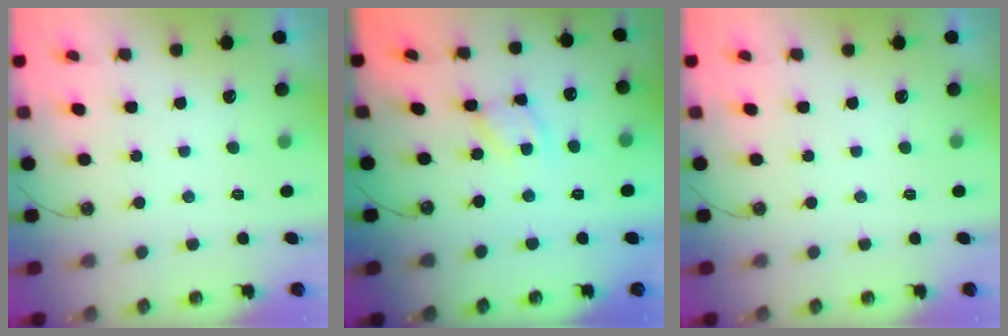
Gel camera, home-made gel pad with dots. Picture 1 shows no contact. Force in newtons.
{"total": 4.1, "press": 4.1, "slide": 0.2}
{"total": 0.0}